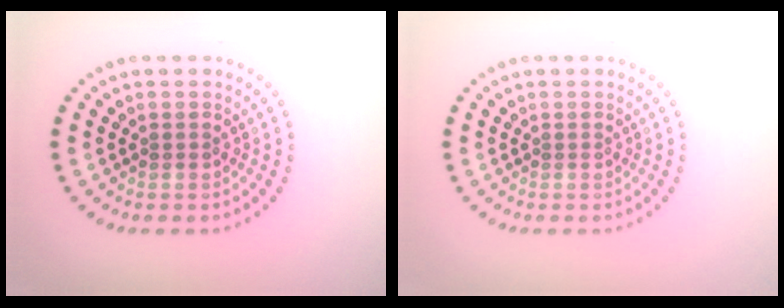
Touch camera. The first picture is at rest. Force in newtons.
{"total": 0.0}